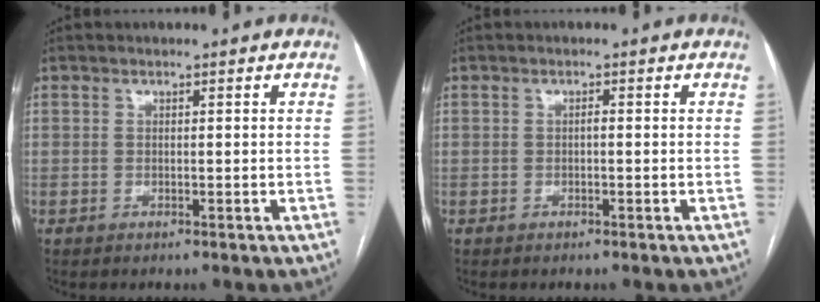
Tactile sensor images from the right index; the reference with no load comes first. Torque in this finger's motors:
{"motor_torque": [0.16, 0.04, 0.04, 0.02]}